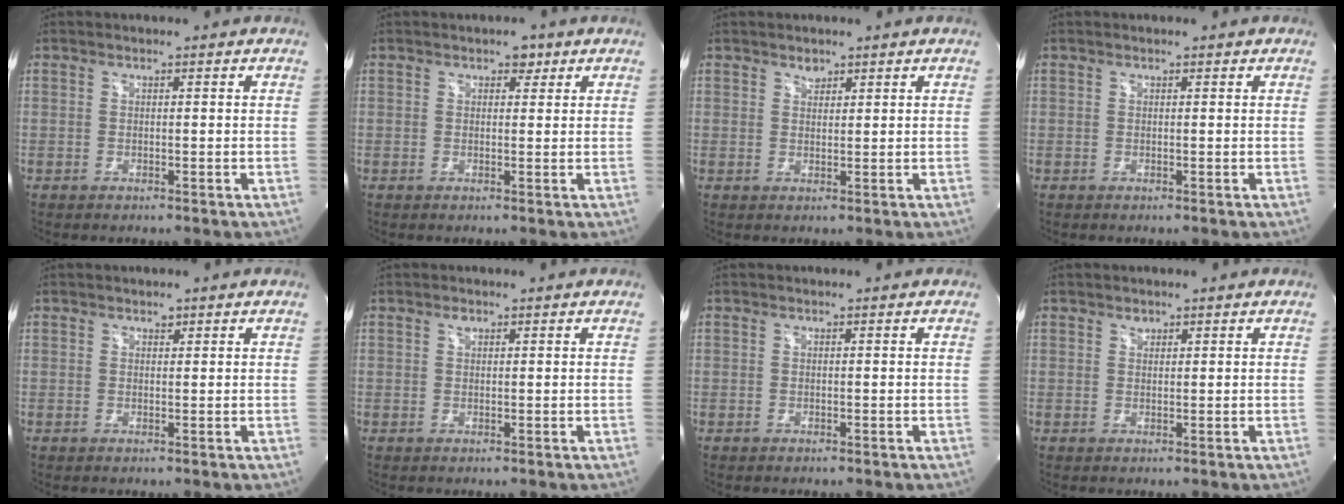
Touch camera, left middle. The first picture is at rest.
{"total": 1.6, "force": [1.0, 1.1, 0.8], "torque": [-0.009, 0.006, 0.012]}
{"total": 1.3, "force": [1.0, 0.8, 0.4], "torque": [-0.008, -0.002, 0.018]}
{"total": 0.0}
{"total": 0.7, "force": [0.5, 0.4, 0.3], "torque": [-0.005, 0.000, 0.008]}
{"total": 0.8, "force": [0.5, 0.4, 0.4], "torque": [-0.009, 0.001, 0.009]}
{"total": 0.0}
{"total": 0.9, "force": [0.6, 0.6, 0.2], "torque": [-0.002, -0.003, 0.010]}